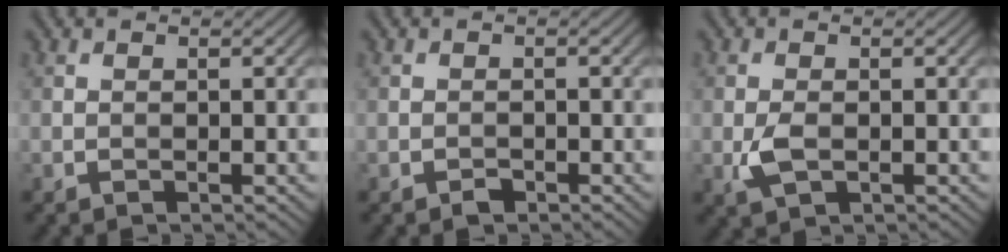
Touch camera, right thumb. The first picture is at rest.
{"total": 0.9, "force": [-0.7, 0.4, 0.4], "torque": [-0.004, 0.001, -0.014]}
{"total": 2.7, "force": [-0.6, 1.5, 2.2], "torque": [-0.053, -0.005, -0.011]}